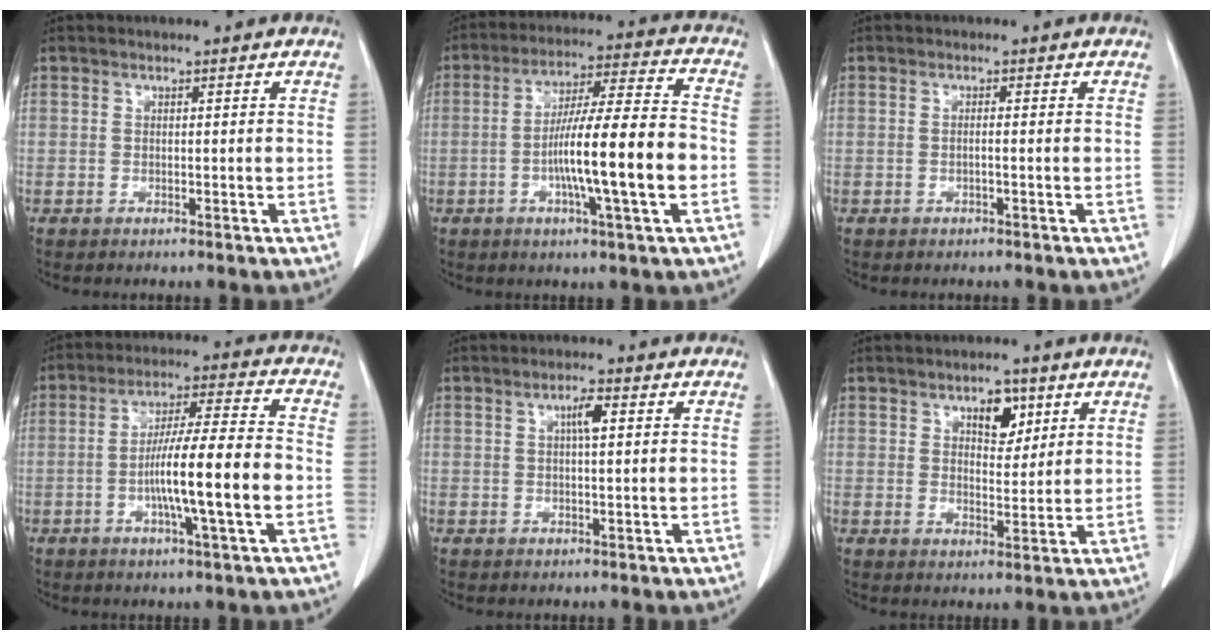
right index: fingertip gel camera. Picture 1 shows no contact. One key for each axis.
{"total": 14.5, "fx": -3.2, "fy": 0.4, "fz": 14.2, "tx": -0.242, "ty": 0.003, "tz": -0.058}
{"total": 0.7, "fx": -0.2, "fy": -0.1, "fz": 0.7, "tx": -0.012, "ty": 0.001, "tz": -0.002}
{"total": 12.6, "fx": -2.8, "fy": 0.1, "fz": 12.3, "tx": -0.211, "ty": 0.003, "tz": -0.053}
{"total": 2.8, "fx": 0.9, "fy": 0.4, "fz": 2.7, "tx": -0.048, "ty": 0.003, "tz": 0.013}
{"total": 5.1, "fx": 2.7, "fy": 2.6, "fz": 3.5, "tx": -0.051, "ty": 0.001, "tz": 0.042}